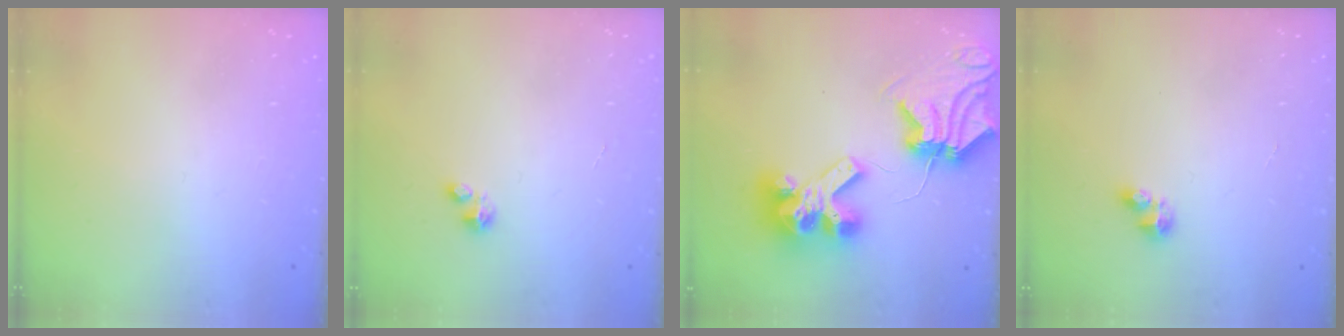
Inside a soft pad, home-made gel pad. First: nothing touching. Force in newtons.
{"total": 0.9, "press": 0.9, "slide": 0.3}
{"total": 15.4, "press": 15.3, "slide": 2.1}
{"total": 4.0, "press": 3.9, "slide": 0.5}